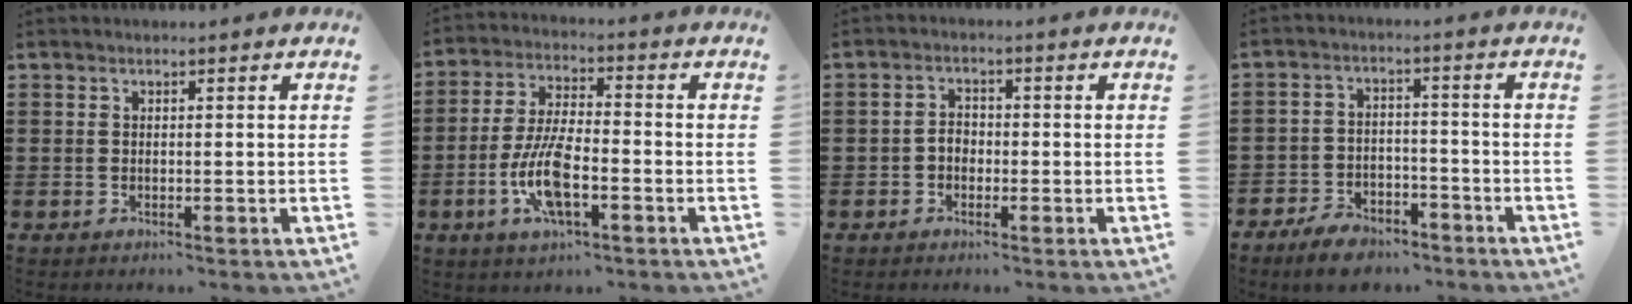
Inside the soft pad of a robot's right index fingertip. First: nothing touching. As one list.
[{"total": 9.7, "force": [-3.1, 3.4, 8.6], "torque": [-0.186, -0.010, -0.060]}, {"total": 2.0, "force": [-0.7, 1.4, 1.3], "torque": [-0.026, 0.005, -0.016]}, {"total": 5.5, "force": [-5.0, 2.0, 1.5], "torque": [-0.032, 0.016, -0.096]}]